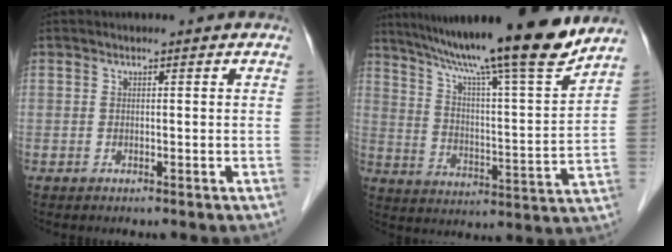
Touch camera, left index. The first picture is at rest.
{"total": 21.7, "force": [18.0, -0.5, 12.2], "torque": [-0.197, -0.012, 0.274]}